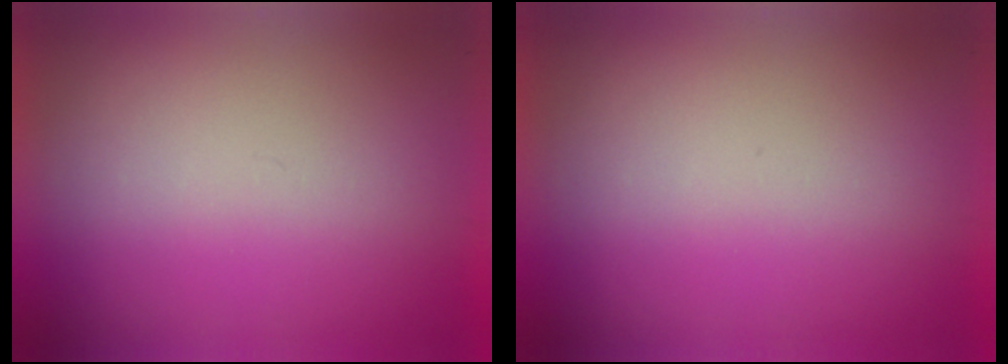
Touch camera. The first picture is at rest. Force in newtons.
{"total": 0.0}